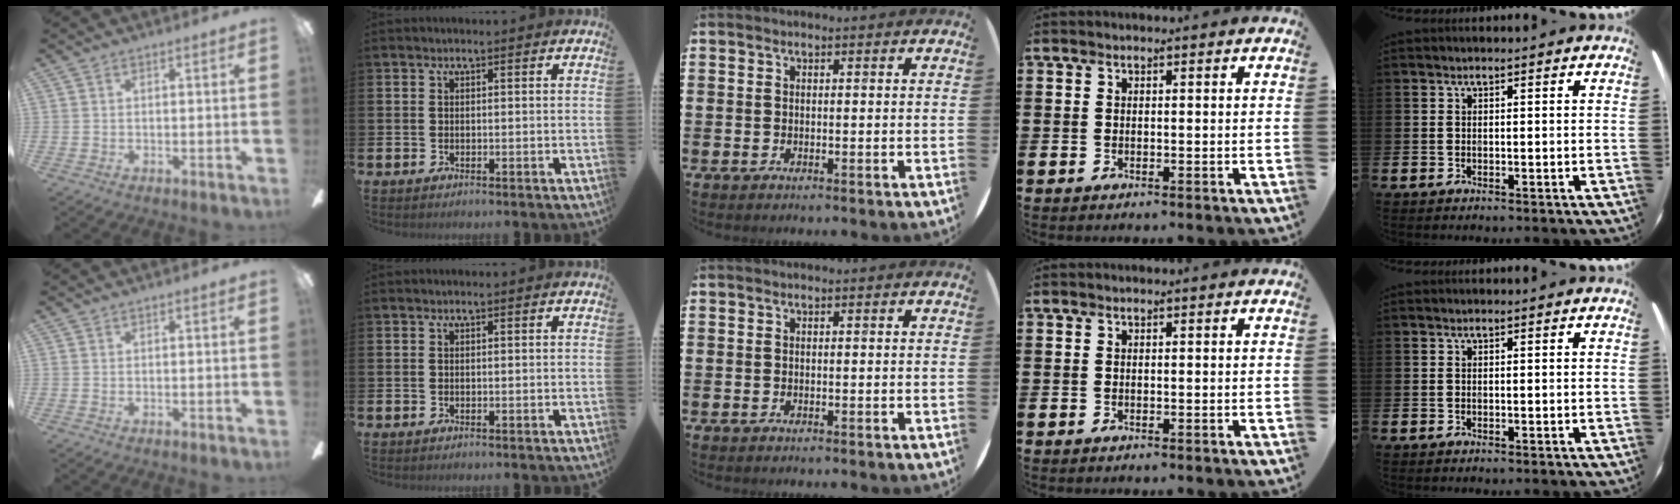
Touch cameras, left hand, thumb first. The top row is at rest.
{}